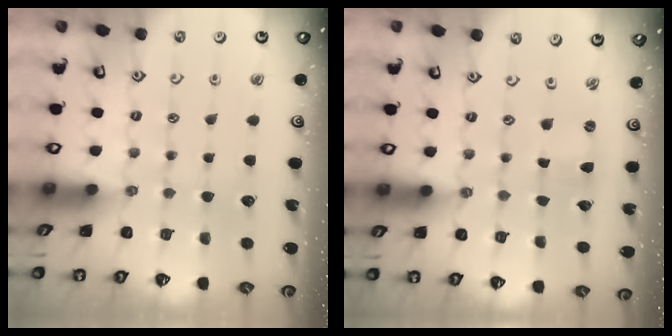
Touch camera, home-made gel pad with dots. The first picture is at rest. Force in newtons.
{"total": 0.5, "press": 0.5, "slide": 0.1}